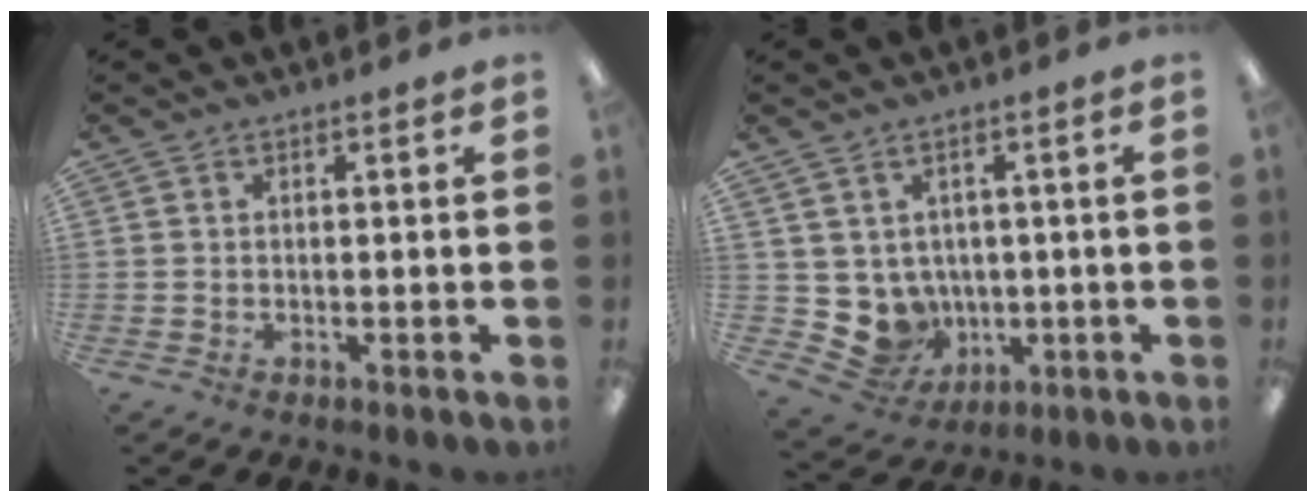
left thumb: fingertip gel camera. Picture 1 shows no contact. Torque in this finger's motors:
{"motor_torque": [-0.25, 0.26, 0.23, -0.22, 0.02]}